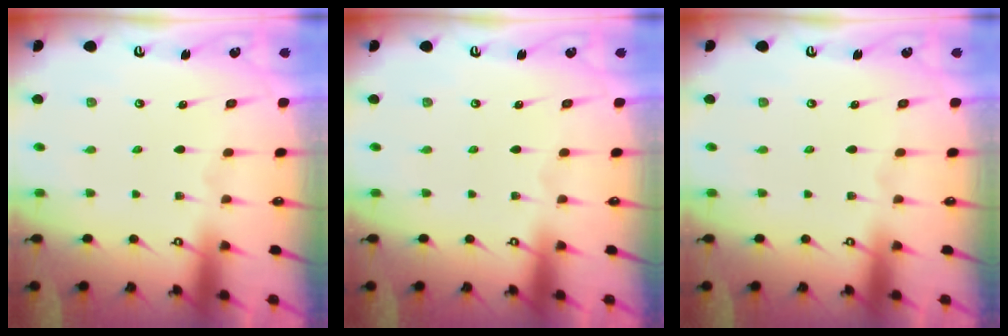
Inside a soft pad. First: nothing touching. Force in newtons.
{"total": 0.0}
{"total": 0.0}